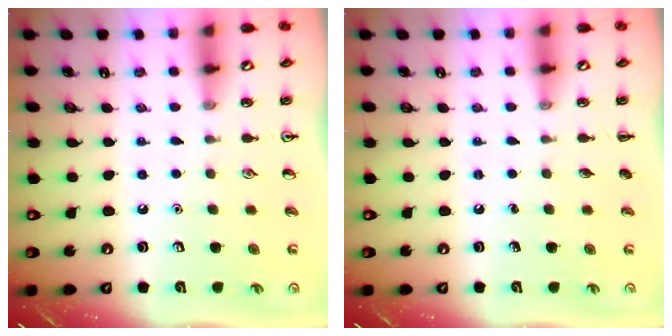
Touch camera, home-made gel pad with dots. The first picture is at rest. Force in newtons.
{"total": 0.0}